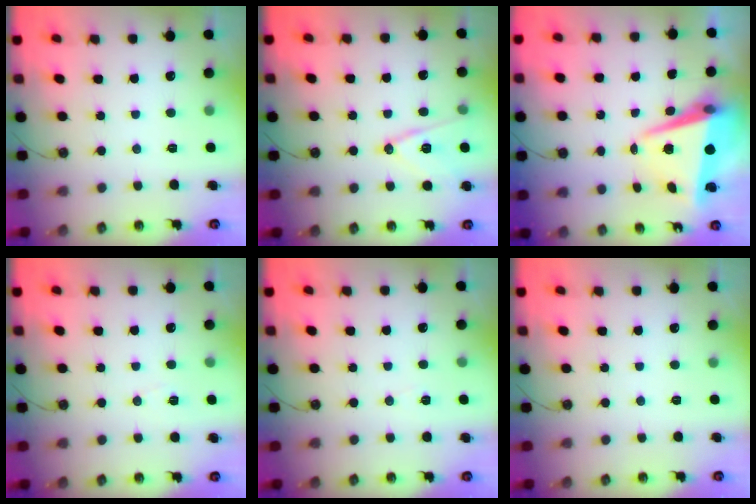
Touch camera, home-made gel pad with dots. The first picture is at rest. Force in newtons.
{"total": 12.8, "press": 12.4, "slide": 3.4}
{"total": 8.3, "press": 8.0, "slide": 2.2}
{"total": 4.9, "press": 4.3, "slide": 2.5}
{"total": 5.5, "press": 3.2, "slide": 4.5}
{"total": 0.0}